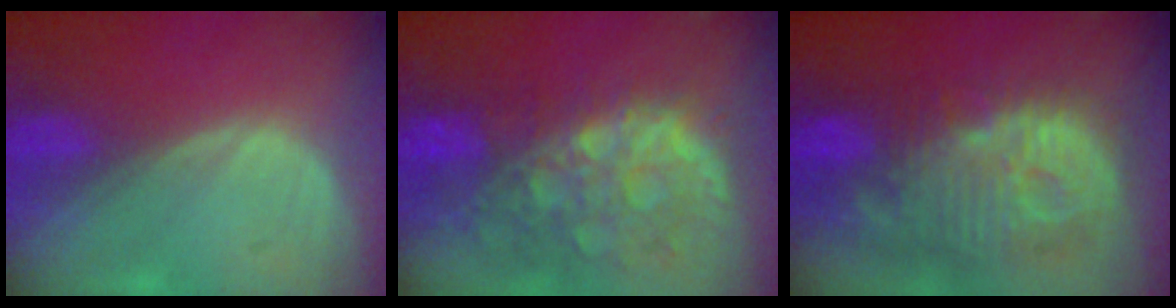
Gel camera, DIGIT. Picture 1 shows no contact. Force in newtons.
{"total": 12.2, "press": 10.1, "slide": 6.8}
{"total": 13.8, "press": 12.0, "slide": 6.7}